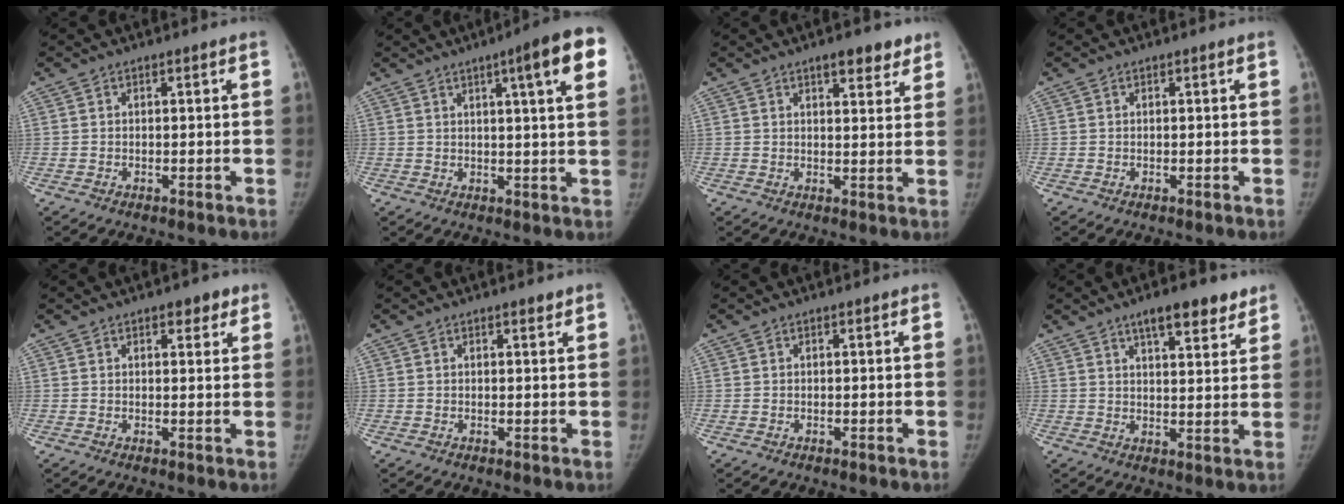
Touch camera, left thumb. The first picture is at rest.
{"total": 11.6, "force": [5.1, 1.2, 10.3], "torque": [-0.124, -0.008, 0.057]}
{"total": 5.8, "force": [4.0, 2.3, 3.6], "torque": [-0.023, -0.019, 0.050]}
{"total": 0.0}
{"total": 3.6, "force": [2.2, 1.8, 2.2], "torque": [-0.007, -0.007, 0.024]}
{"total": 0.9, "force": [0.7, 0.3, 0.5], "torque": [-0.004, -0.004, 0.009]}
{"total": 0.0}
{"total": 8.9, "force": [6.0, 2.9, 5.8], "torque": [-0.058, -0.029, 0.087]}